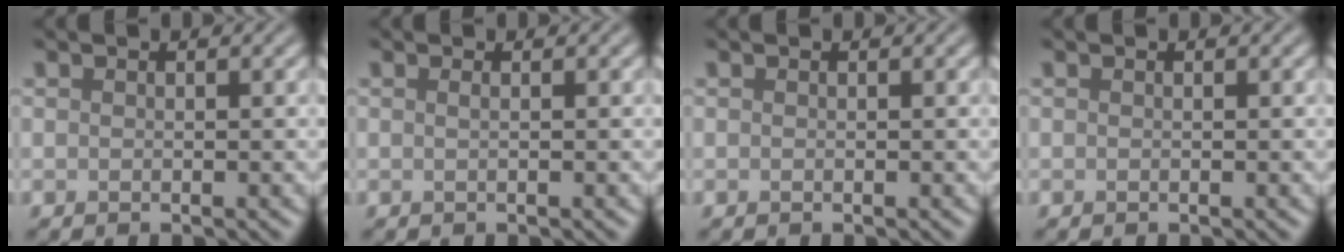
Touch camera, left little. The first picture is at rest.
{"total": 0.6, "force": [0.1, 0.2, 0.5], "torque": [-0.007, 0.003, -0.001]}
{"total": 0.0}
{"total": 0.0}